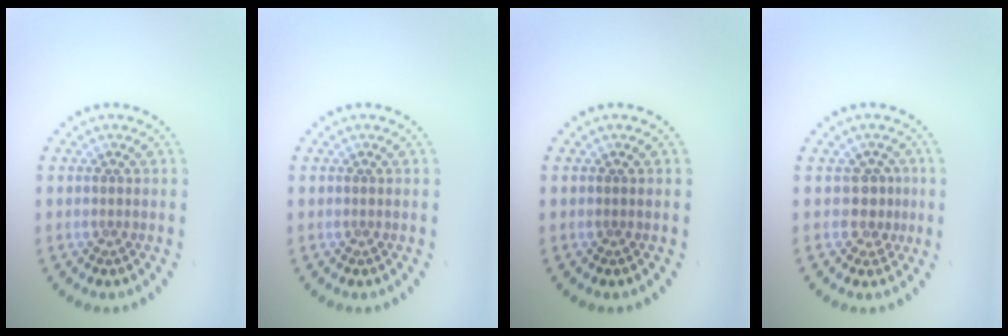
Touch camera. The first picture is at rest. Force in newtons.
{"total": 0.0}
{"total": 0.0}
{"total": 2.0, "press": 1.5, "slide": 1.3}